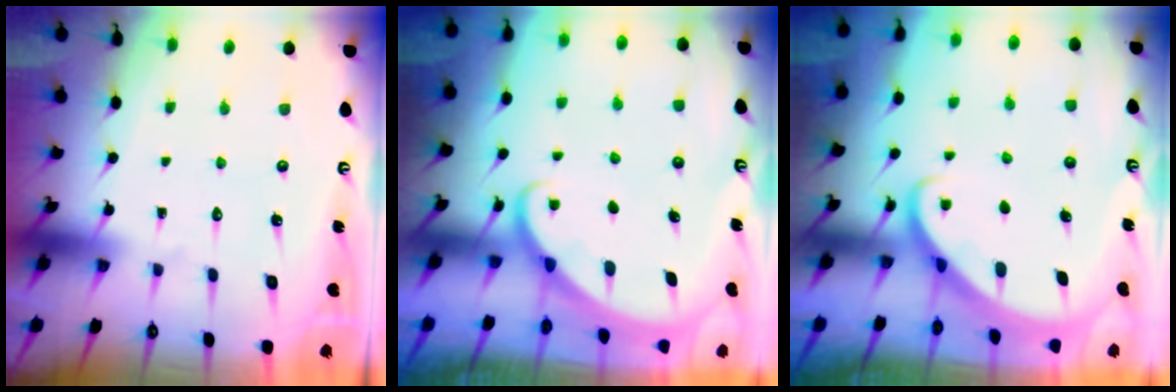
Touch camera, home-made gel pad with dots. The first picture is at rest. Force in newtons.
{"total": 1.6, "press": 1.6, "slide": 0.1}
{"total": 2.5, "press": 2.5, "slide": 0.2}